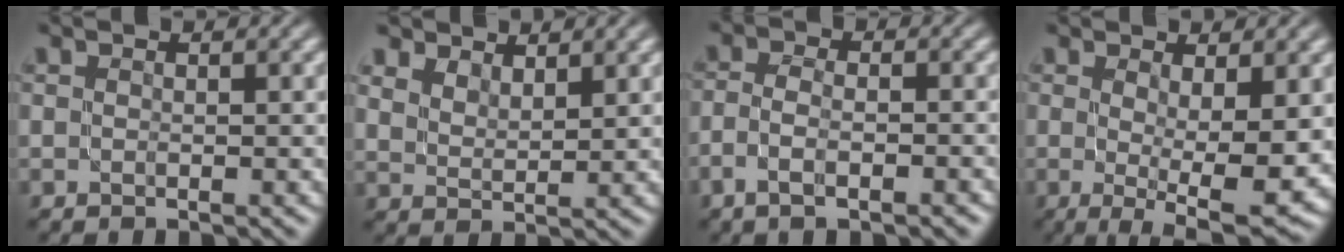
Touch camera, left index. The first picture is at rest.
{"total": 3.5, "force": [3.0, 1.4, 1.0], "torque": [-0.030, -0.004, 0.060]}
{"total": 3.2, "force": [-1.7, 1.2, 2.5], "torque": [-0.039, 0.004, -0.031]}
{"total": 6.2, "force": [-0.2, 1.4, 6.0], "torque": [-0.099, -0.020, 0.004]}